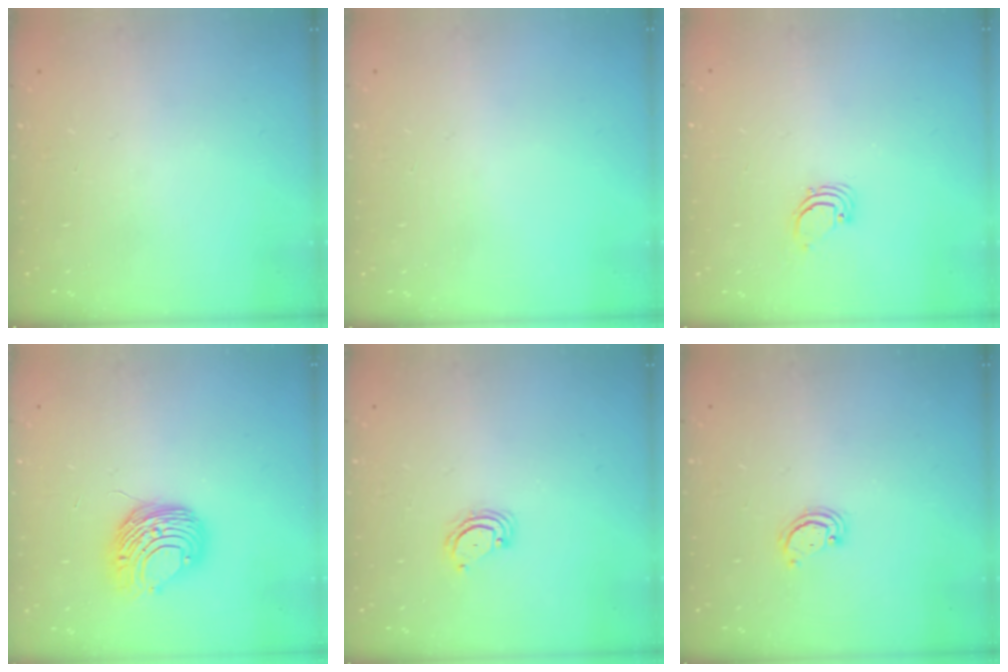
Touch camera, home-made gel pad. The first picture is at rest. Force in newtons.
{"total": 0.0}
{"total": 1.7, "press": 1.7, "slide": 0.1}
{"total": 8.9, "press": 8.9, "slide": 0.5}
{"total": 2.3, "press": 2.3, "slide": 0.2}
{"total": 2.5, "press": 2.4, "slide": 0.2}